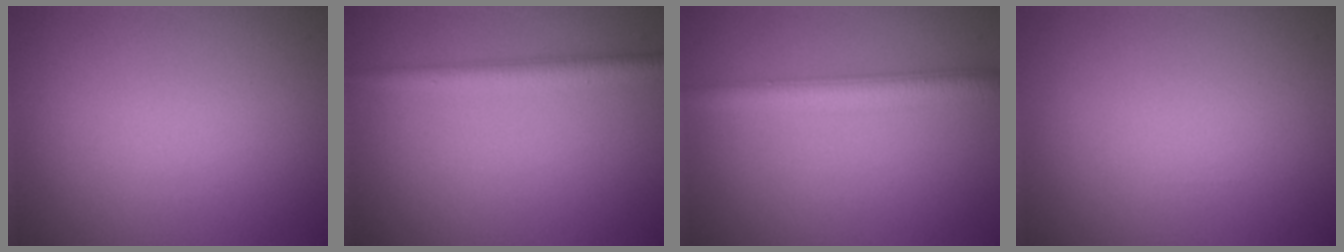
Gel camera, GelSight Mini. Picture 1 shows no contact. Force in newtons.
{"total": 2.4, "press": 2.4, "slide": 0.2}
{"total": 3.7, "press": 3.7, "slide": 0.2}
{"total": 0.0}